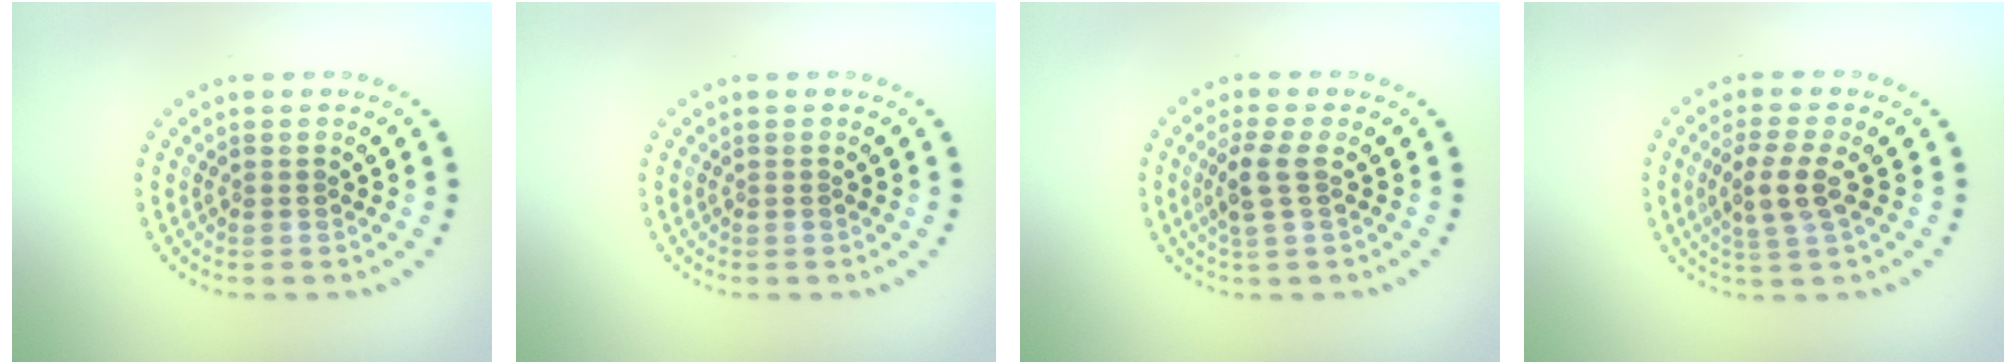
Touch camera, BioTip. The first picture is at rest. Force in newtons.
{"total": 0.0}
{"total": 2.4, "press": 2.1, "slide": 1.2}
{"total": 3.0, "press": 2.6, "slide": 1.4}